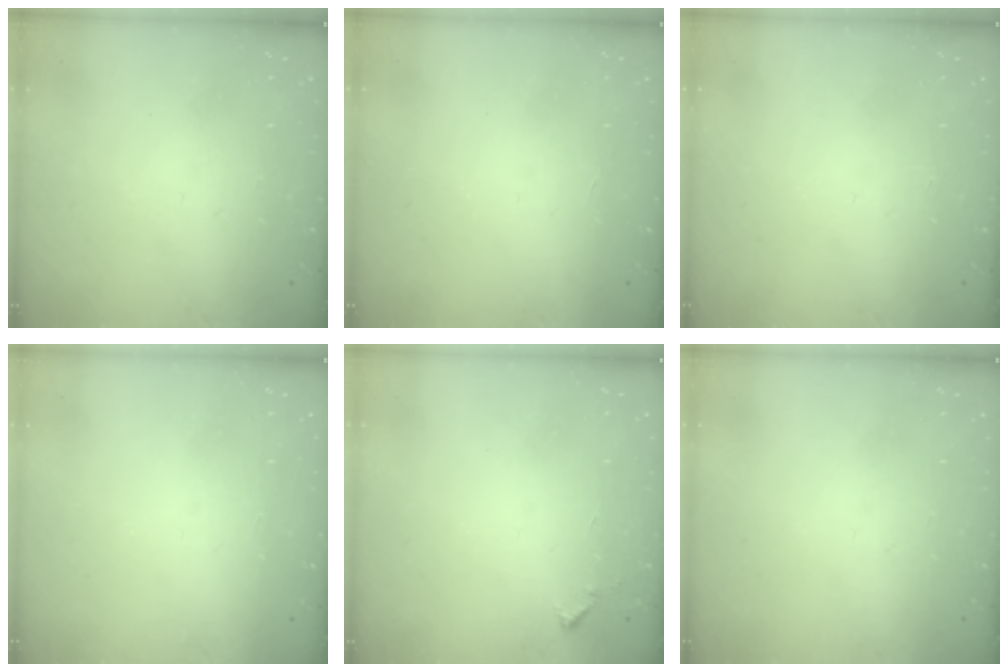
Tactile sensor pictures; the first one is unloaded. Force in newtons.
{"total": 1.6, "press": 1.6, "slide": 0.1}
{"total": 0.0}
{"total": 1.5, "press": 1.5, "slide": 0.1}
{"total": 5.8, "press": 5.8, "slide": 0.4}
{"total": 0.0}